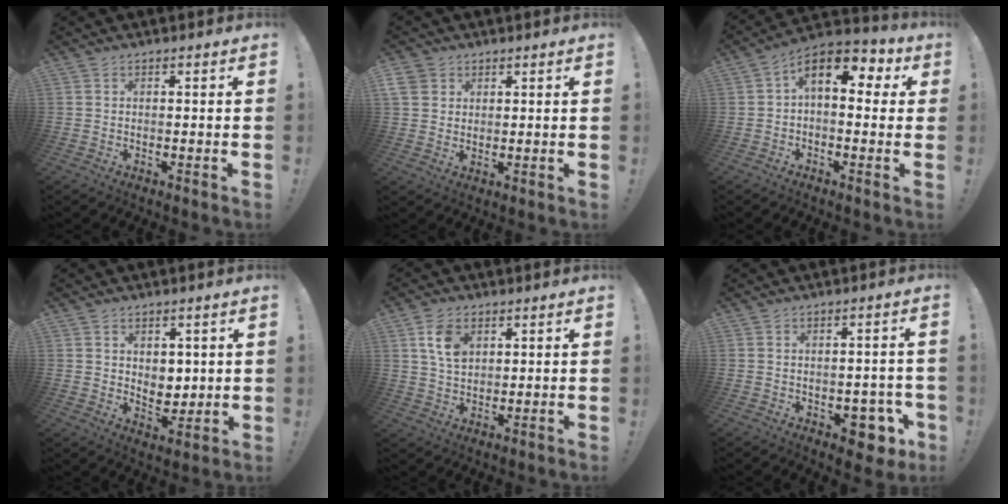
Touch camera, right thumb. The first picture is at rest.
{"total": 5.1, "force": [2.7, 4.1, 1.5], "torque": [-0.028, -0.009, 0.055]}
{"total": 10.4, "force": [3.3, 5.6, 8.1], "torque": [-0.118, -0.006, 0.060]}
{"total": 6.1, "force": [2.2, 5.1, 2.4], "torque": [-0.023, -0.021, 0.044]}
{"total": 8.4, "force": [3.3, 5.8, 5.1], "torque": [-0.077, -0.002, 0.065]}
{"total": 7.8, "force": [-3.1, 5.3, 4.9], "torque": [-0.037, 0.018, -0.046]}